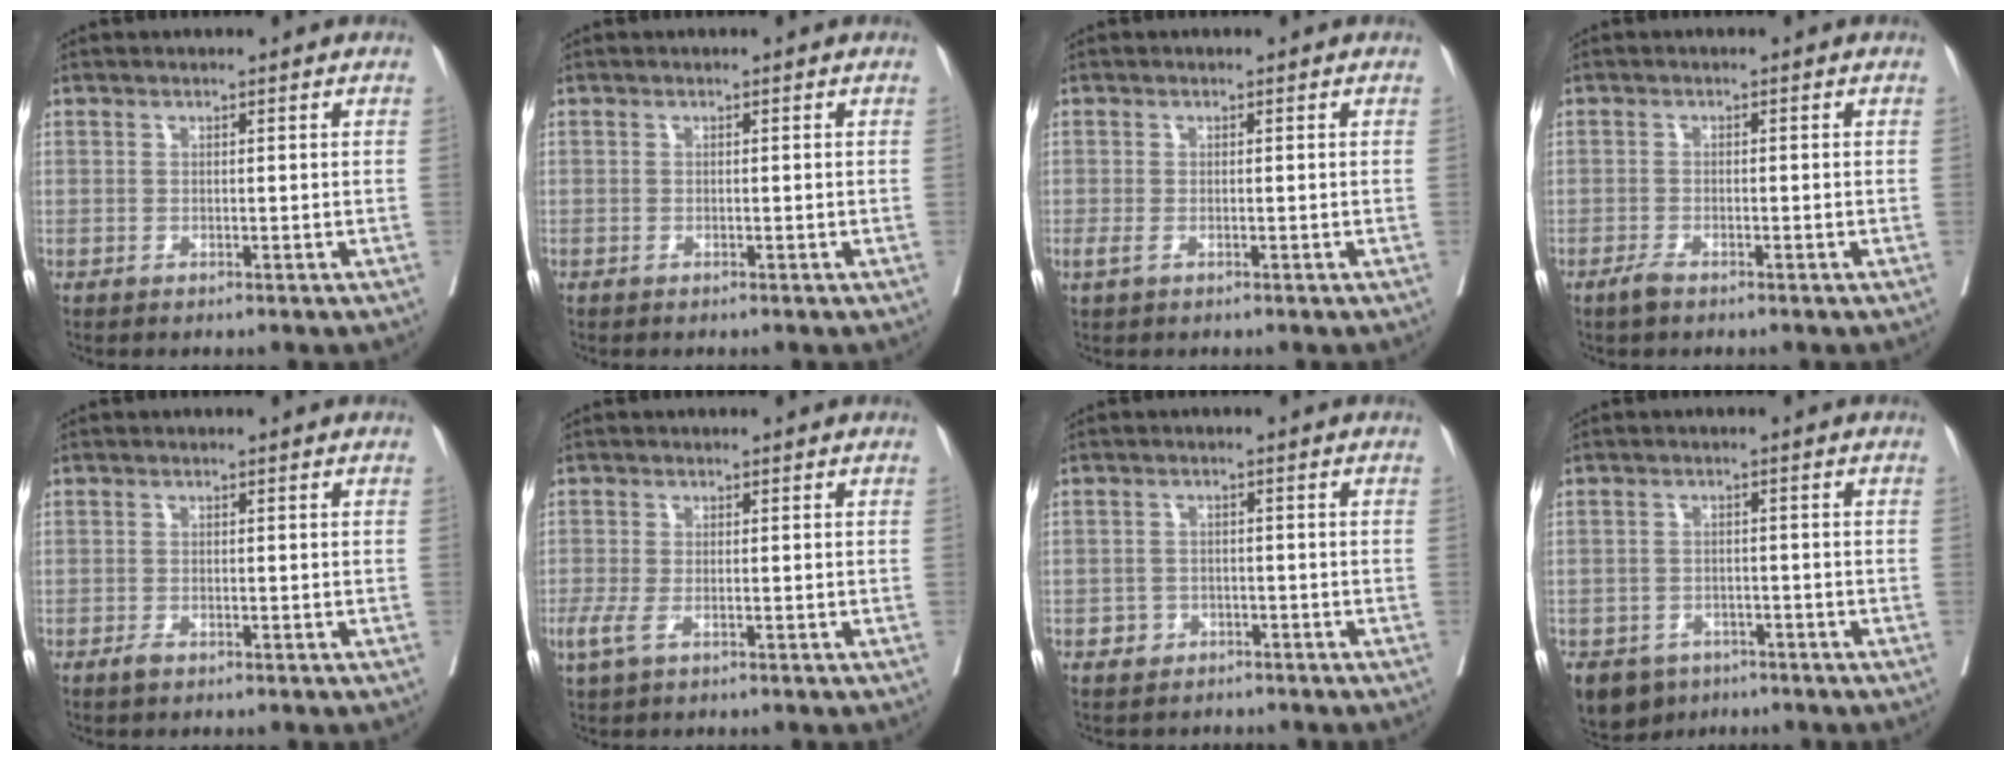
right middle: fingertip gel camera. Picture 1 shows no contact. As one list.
[{"total": 0.0}, {"total": 1.6, "force": [-0.6, 0.7, 1.3], "torque": [-0.035, -0.006, -0.011]}, {"total": 1.7, "force": [-1.3, 0.4, 1.0], "torque": [-0.024, -0.002, -0.024]}, {"total": 1.1, "force": [-0.8, 0.4, 0.7], "torque": [-0.017, -0.001, -0.012]}, {"total": 2.9, "force": [-1.2, 1.2, 2.3], "torque": [-0.061, -0.009, -0.023]}, {"total": 2.4, "force": [-1.6, 1.7, 0.0], "torque": [-0.014, 0.006, -0.025]}, {"total": 6.4, "force": [-4.4, 4.4, 1.3], "torque": [-0.021, 0.001, -0.065]}]